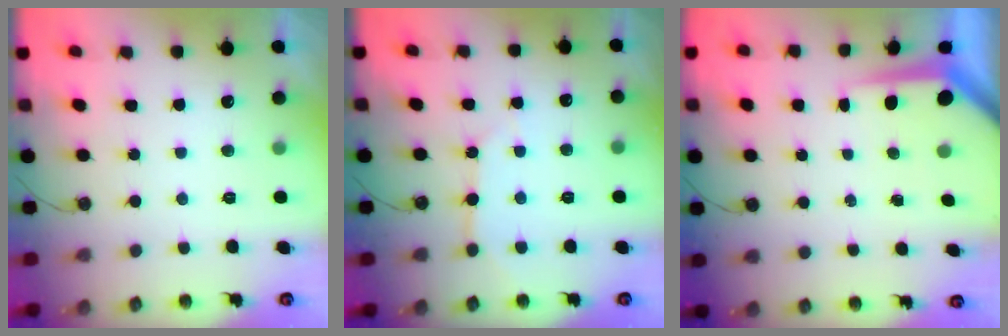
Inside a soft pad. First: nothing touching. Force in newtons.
{"total": 3.8, "press": 3.7, "slide": 0.5}
{"total": 5.7, "press": 5.7, "slide": 0.5}